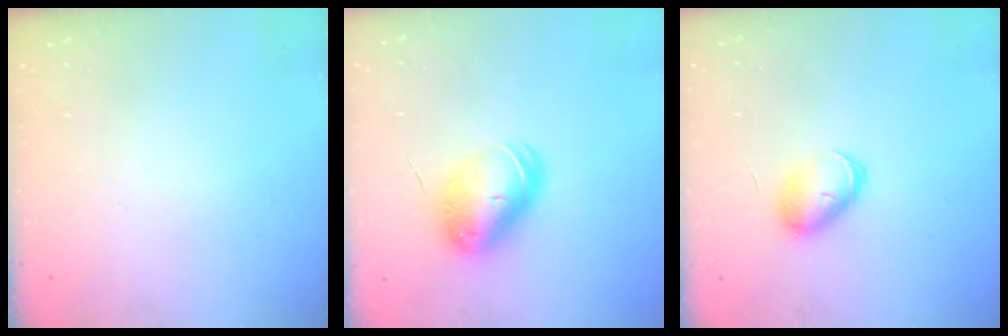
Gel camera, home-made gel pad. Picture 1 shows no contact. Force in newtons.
{"total": 9.6, "press": 9.4, "slide": 1.8}
{"total": 6.2, "press": 6.2, "slide": 0.1}